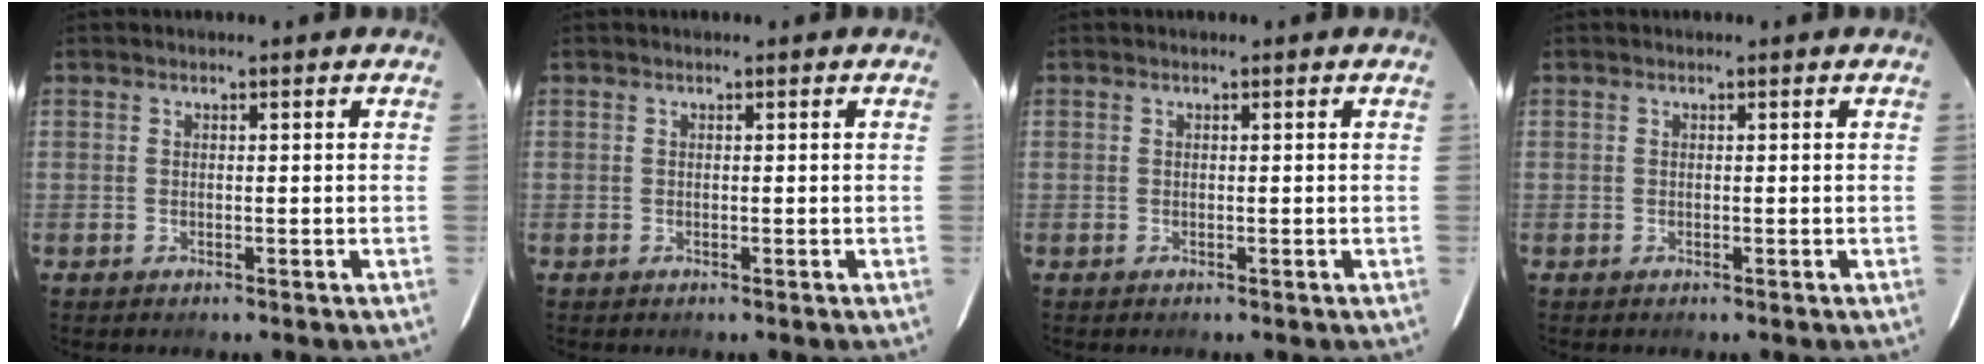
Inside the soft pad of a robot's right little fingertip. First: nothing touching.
{"total": 0.0}
{"total": 0.0}
{"total": 0.0}